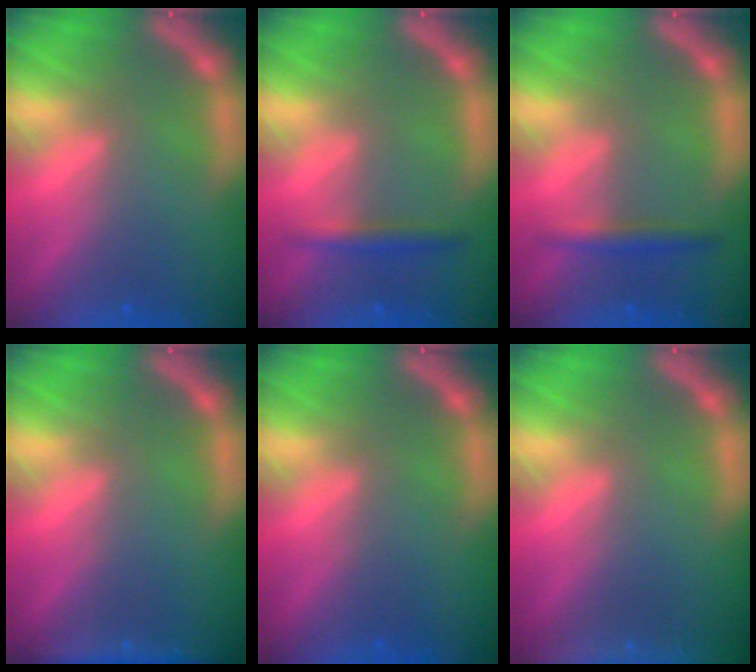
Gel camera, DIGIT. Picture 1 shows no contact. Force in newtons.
{"total": 1.9}
{"total": 1.9}
{"total": 2.4}
{"total": 0.0}
{"total": 8.5}